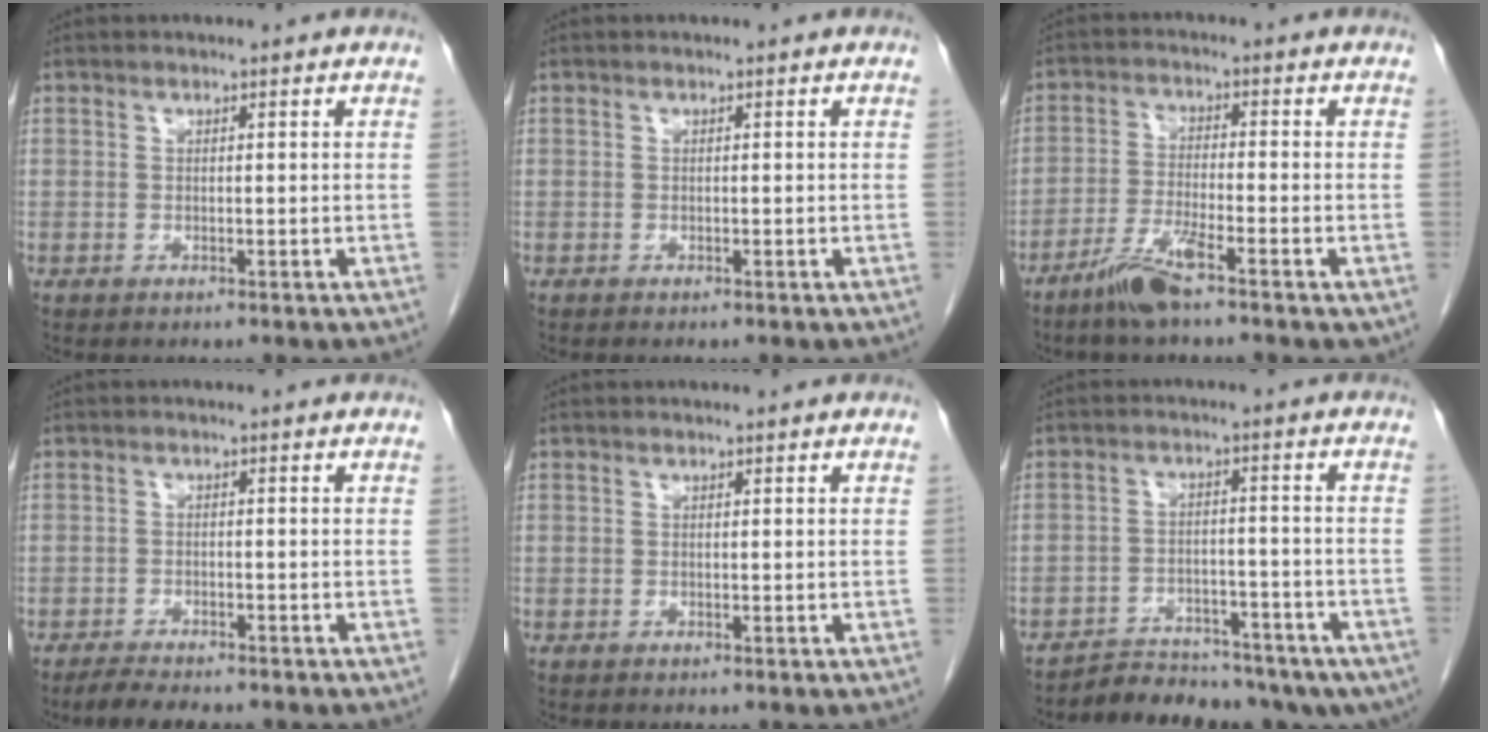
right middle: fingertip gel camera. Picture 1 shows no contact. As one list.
[{"total": 0.0}, {"total": 6.2, "force": [-4.2, 0.5, 4.4], "torque": [-0.092, -0.010, -0.082]}, {"total": 4.3, "force": [-3.7, 0.8, 2.0], "torque": [-0.040, -0.011, -0.060]}, {"total": 0.0}, {"total": 12.5, "force": [-10.5, 5.2, 4.1], "torque": [-0.040, 0.026, -0.139]}]